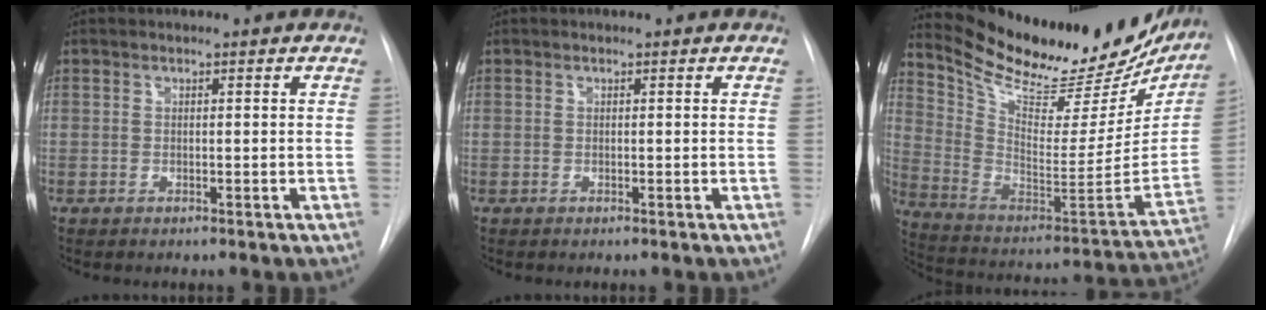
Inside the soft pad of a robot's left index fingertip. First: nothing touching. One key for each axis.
{"total": 0.0}
{"total": 30.5, "fx": 26.0, "fy": 8.9, "fz": 13.2, "tx": -0.219, "ty": -0.052, "tz": 0.368}